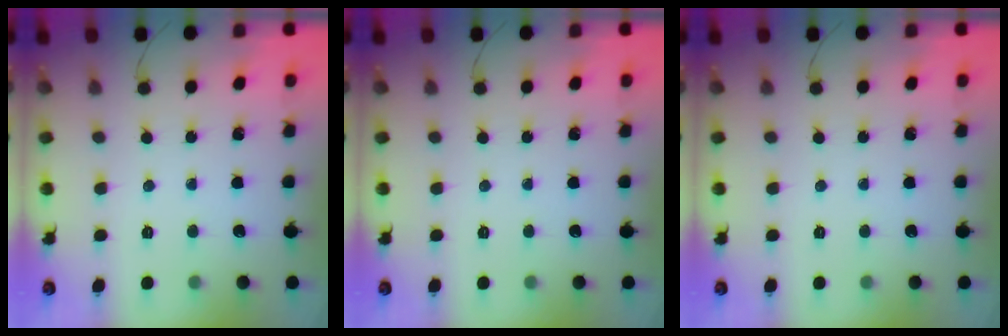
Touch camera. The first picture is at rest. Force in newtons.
{"total": 0.0}
{"total": 0.0}